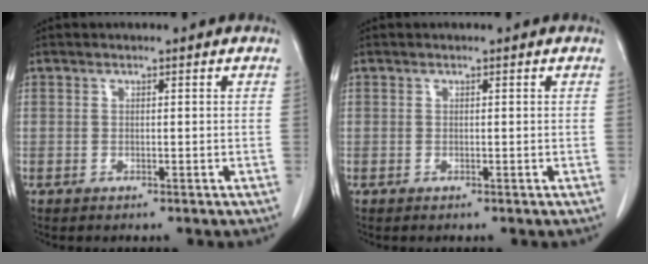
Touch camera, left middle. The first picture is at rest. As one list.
[{"total": 0.0}]